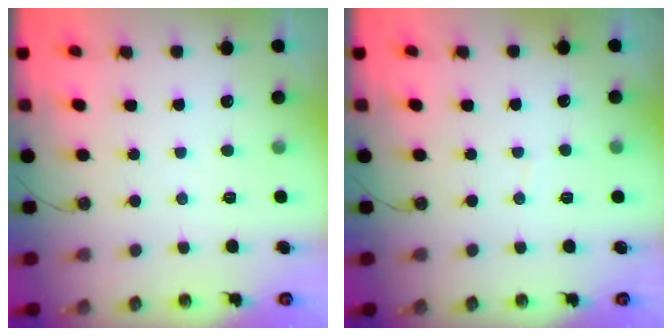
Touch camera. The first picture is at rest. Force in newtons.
{"total": 2.6, "press": 2.6, "slide": 0.3}